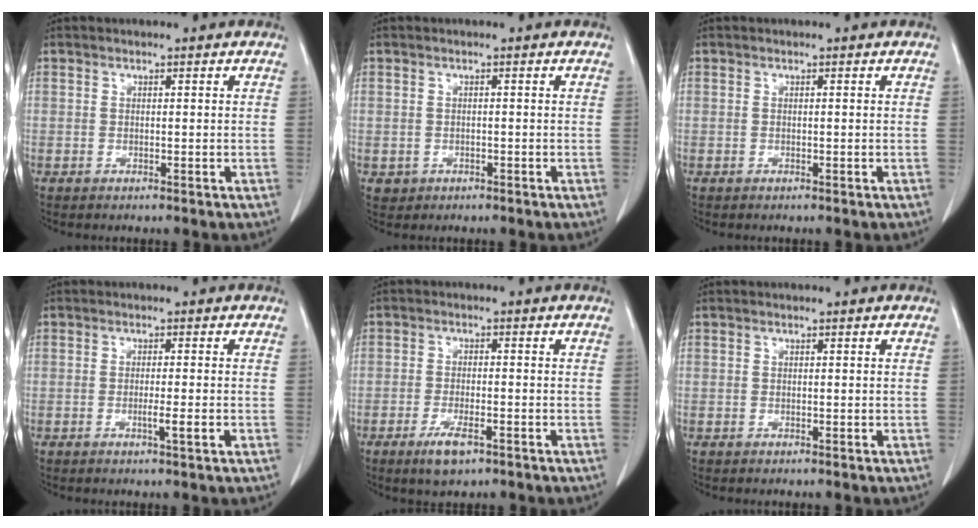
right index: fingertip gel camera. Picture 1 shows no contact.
{"total": 1.3, "force": [-0.4, 1.3, 0.1], "torque": [0.005, 0.005, 0.001]}
{"total": 0.0}
{"total": 2.3, "force": [-0.8, -0.2, 2.1], "torque": [-0.035, -0.005, -0.011]}
{"total": 4.3, "force": [-2.5, 1.1, 3.3], "torque": [-0.060, -0.006, -0.038]}
{"total": 0.0}